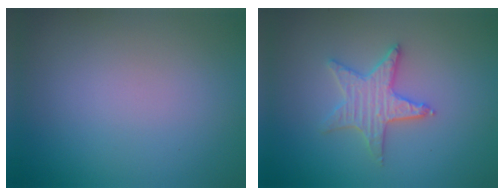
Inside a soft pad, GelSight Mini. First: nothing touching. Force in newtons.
{"total": 3.6, "press": 3.5, "slide": 0.7}